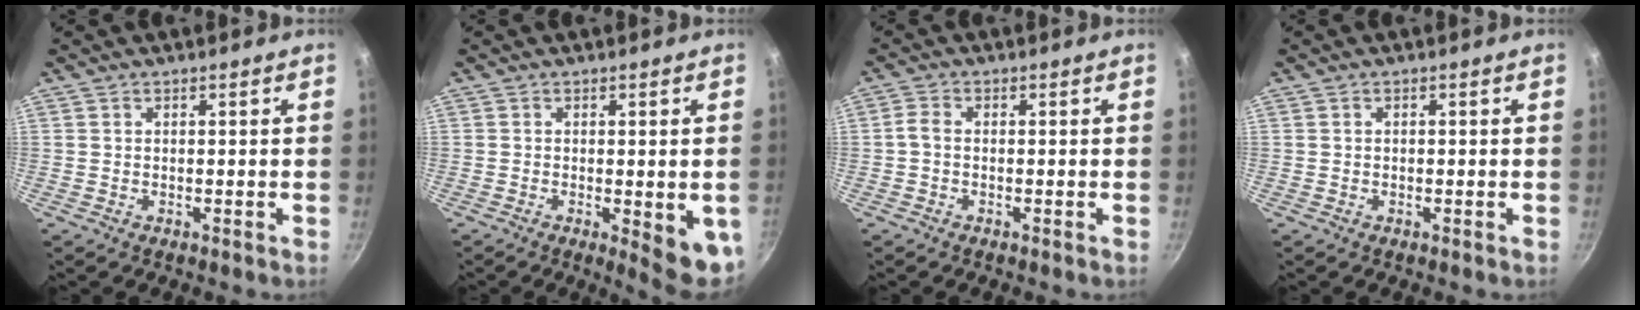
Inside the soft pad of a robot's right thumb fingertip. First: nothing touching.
{"total": 8.7, "force": [-2.7, 2.6, 7.8], "torque": [-0.090, -0.014, -0.030]}
{"total": 2.2, "force": [-0.4, 1.3, 1.7], "torque": [-0.035, 0.005, -0.014]}
{"total": 0.0}